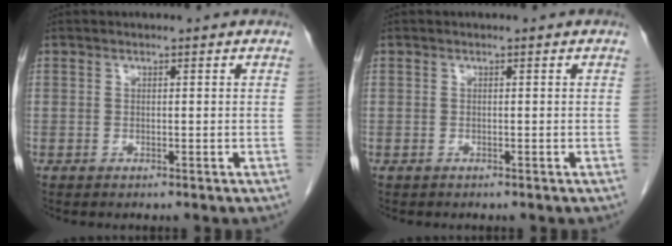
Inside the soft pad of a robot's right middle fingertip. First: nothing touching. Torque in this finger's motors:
{"motor_torque": [0.02, 0.01, -0.02, -0.01]}